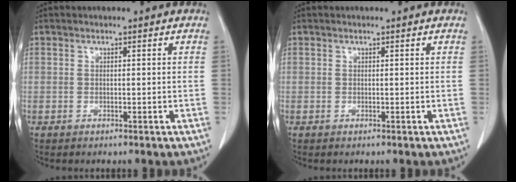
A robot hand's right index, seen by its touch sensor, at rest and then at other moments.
{"total": 0.0}